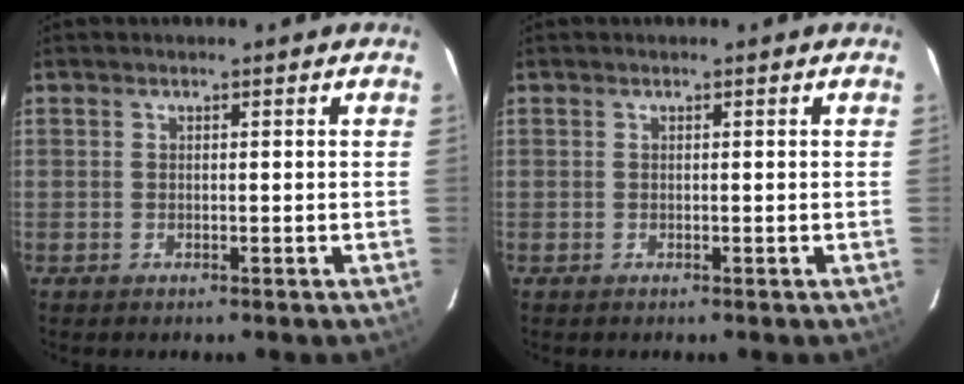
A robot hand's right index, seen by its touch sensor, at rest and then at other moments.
{"total": 0.0}